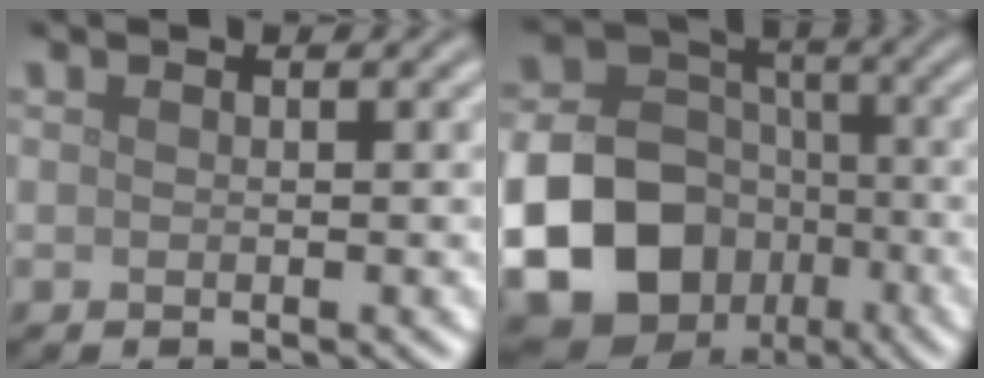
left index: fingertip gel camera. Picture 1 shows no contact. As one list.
[{"total": 21.3, "force": [-7.7, 18.5, 7.4], "torque": [-0.176, -0.069, -0.153]}]